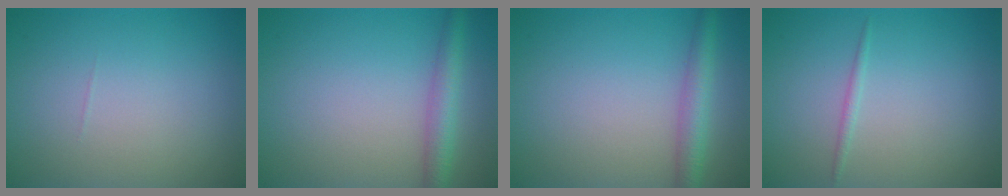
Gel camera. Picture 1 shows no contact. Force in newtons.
{"total": 3.0, "press": 3.0, "slide": 0.1}
{"total": 3.0, "press": 3.0, "slide": 0.1}
{"total": 0.7, "press": 0.7, "slide": 0.0}